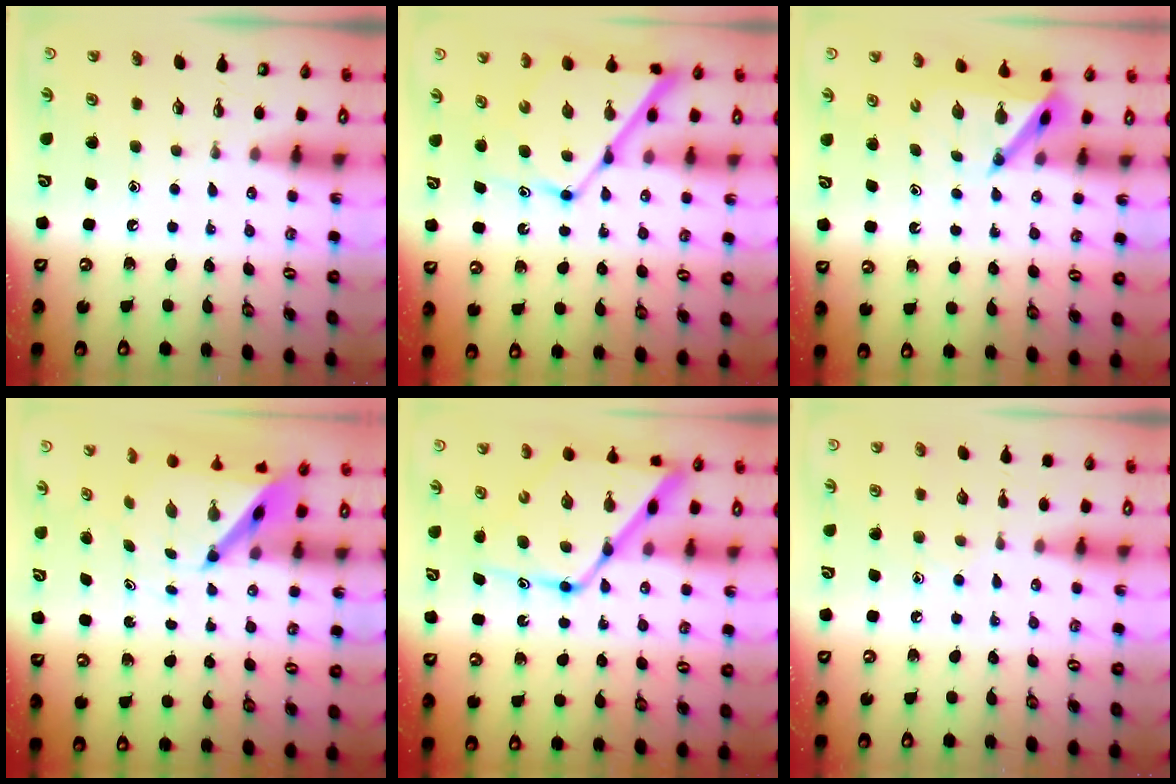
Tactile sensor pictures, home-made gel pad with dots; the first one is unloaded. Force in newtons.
{"total": 13.3, "press": 13.2, "slide": 1.3}
{"total": 5.1, "press": 5.0, "slide": 0.3}
{"total": 5.4, "press": 5.3, "slide": 0.7}
{"total": 15.7, "press": 15.6, "slide": 1.3}
{"total": 7.9, "press": 7.9, "slide": 0.8}